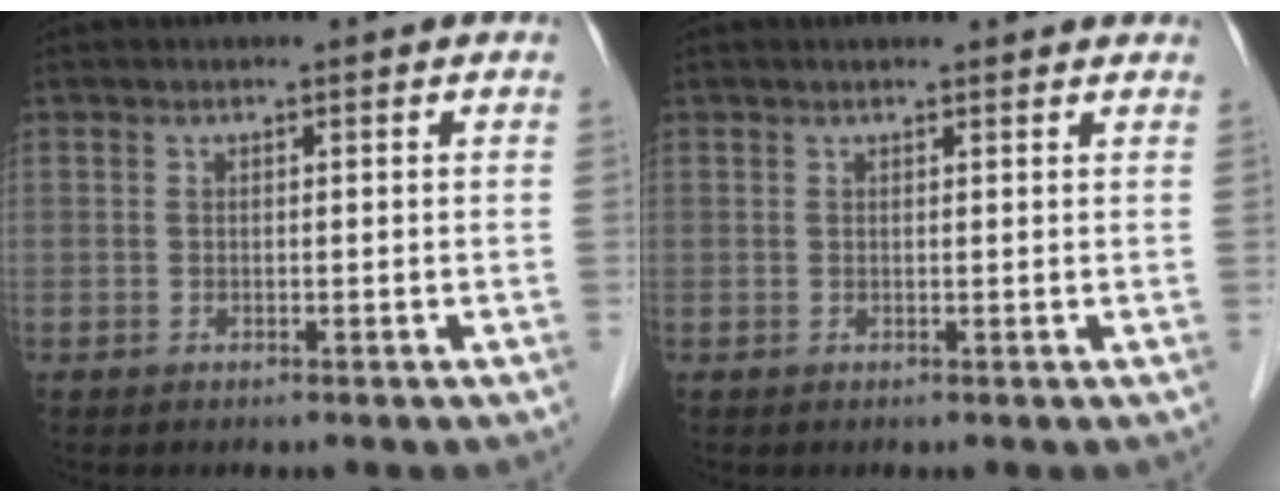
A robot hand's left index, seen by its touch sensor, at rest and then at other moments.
{"total": 4.1, "force": [4.0, 0.5, 1.1], "torque": [-0.013, 0.018, 0.038]}